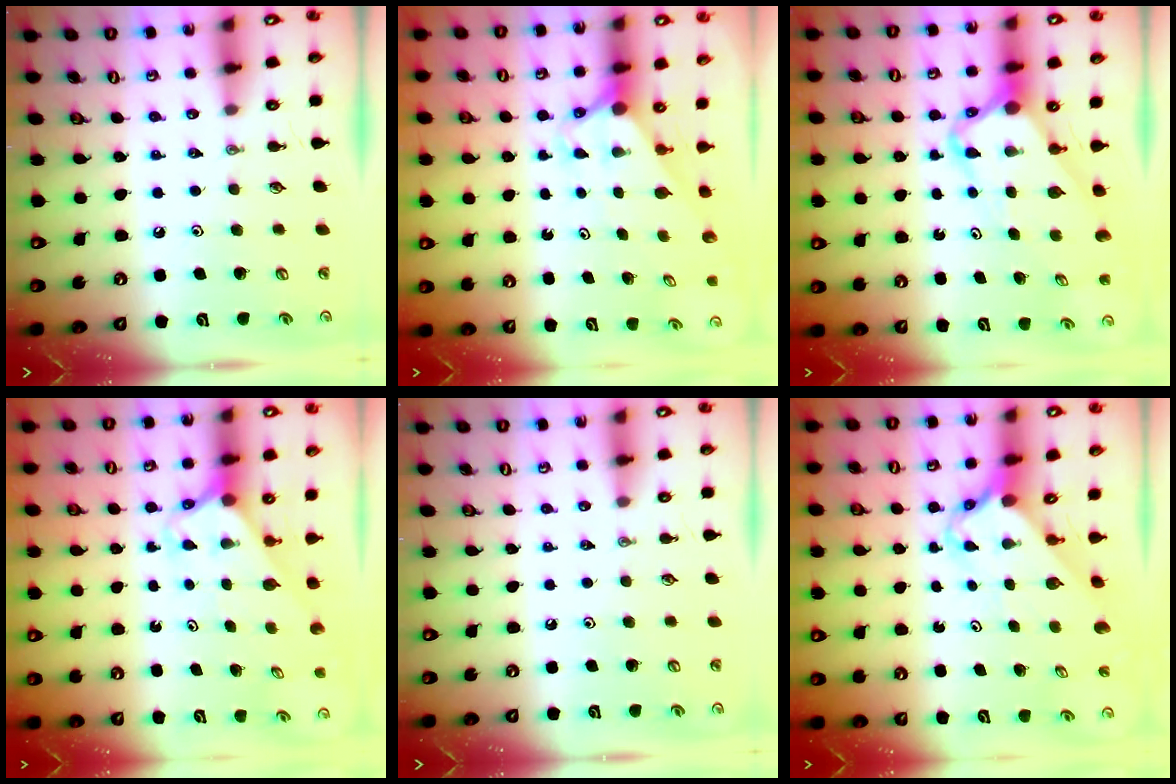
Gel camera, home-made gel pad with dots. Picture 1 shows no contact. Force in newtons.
{"total": 2.8, "press": 2.8, "slide": 0.0}
{"total": 5.3, "press": 5.2, "slide": 0.5}
{"total": 2.4, "press": 2.4, "slide": 0.1}
{"total": 0.0}
{"total": 2.8, "press": 2.8, "slide": 0.2}